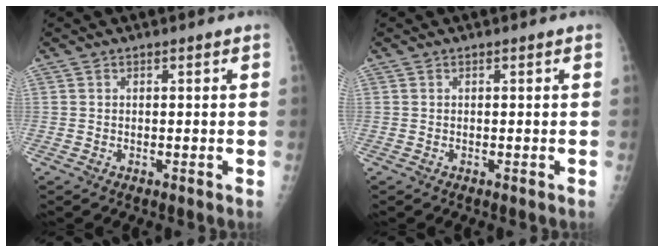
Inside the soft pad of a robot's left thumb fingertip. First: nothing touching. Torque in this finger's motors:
{"motor_torque": [0.00, 0.00, -0.01, -0.01, 0.00]}